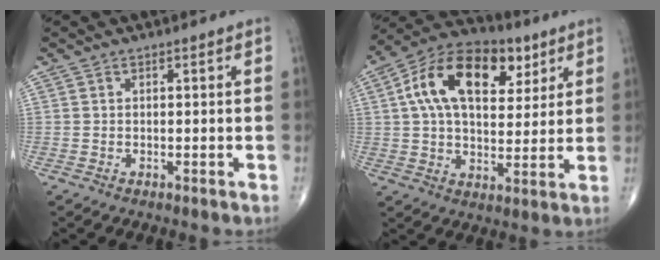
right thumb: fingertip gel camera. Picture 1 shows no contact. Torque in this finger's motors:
{"motor_torque": [-0.56, 0.96, 1.46, 0.66, 0.50]}